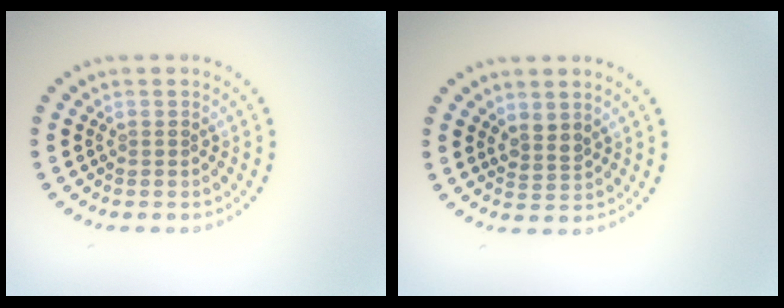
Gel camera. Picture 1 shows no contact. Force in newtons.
{"total": 1.6, "press": 1.3, "slide": 0.9}